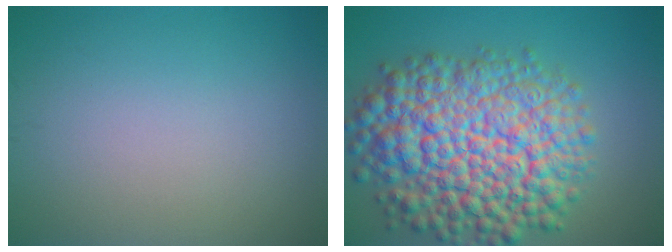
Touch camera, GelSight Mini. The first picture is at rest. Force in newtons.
{"total": 13.4, "press": 13.4, "slide": 0.5}